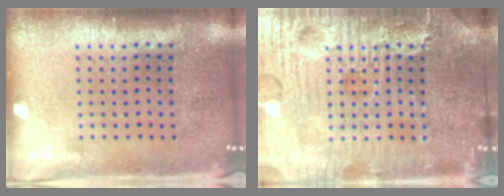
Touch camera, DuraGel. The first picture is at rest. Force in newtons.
{"total": 7.8, "press": 7.7, "slide": 0.9}